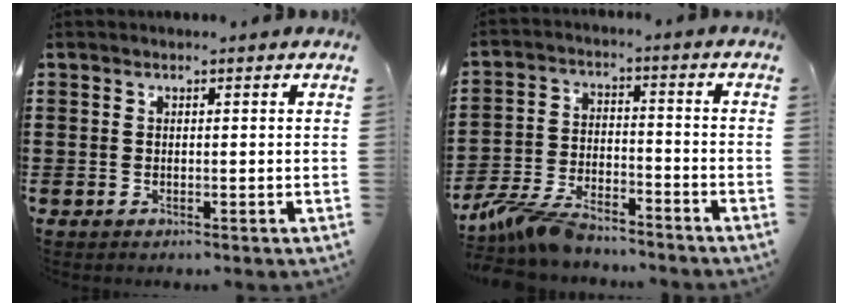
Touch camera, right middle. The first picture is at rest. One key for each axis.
{"total": 8.0, "fx": -7.2, "fy": 1.8, "fz": 3.0, "tx": -0.073, "ty": 0.007, "tz": -0.142}